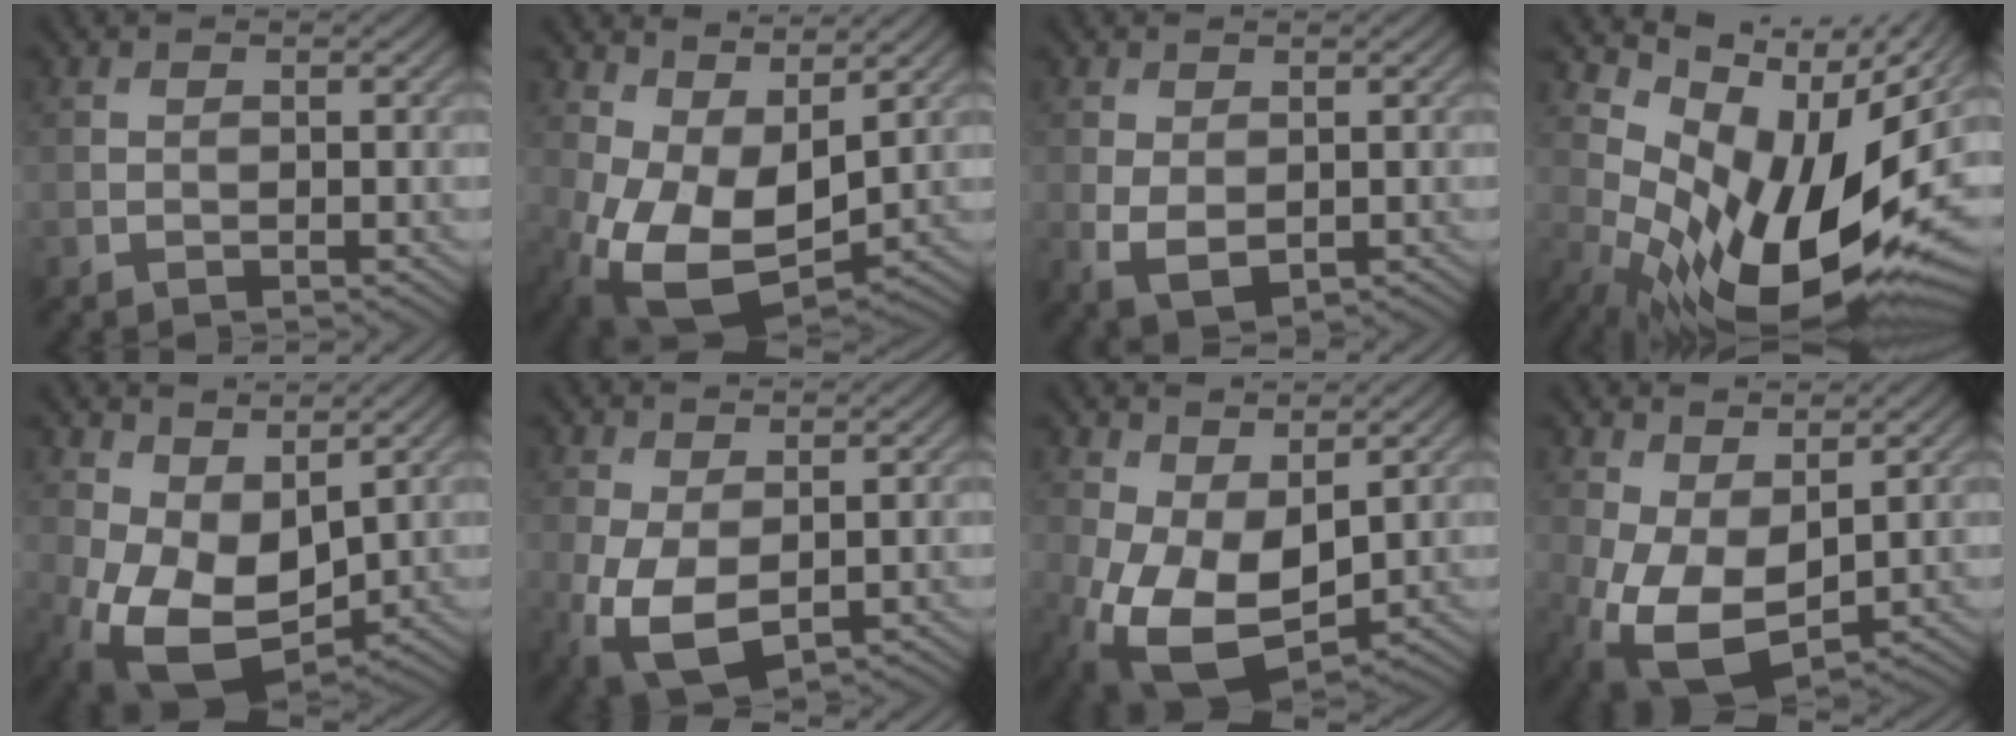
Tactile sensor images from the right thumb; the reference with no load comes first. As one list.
[{"total": 11.1, "force": [0.0, 6.6, 9.0], "torque": [-0.203, -0.018, 0.005]}, {"total": 3.9, "force": [-0.3, 2.4, 3.0], "torque": [-0.075, -0.011, -0.001]}, {"total": 17.4, "force": [-0.1, 10.0, 14.2], "torque": [-0.239, -0.038, 0.014]}, {"total": 10.3, "force": [0.1, 6.6, 8.0], "torque": [-0.181, -0.024, 0.004]}, {"total": 7.8, "force": [-1.8, 4.5, 6.0], "torque": [-0.160, -0.024, -0.030]}, {"total": 10.6, "force": [-1.1, 6.1, 8.5], "torque": [-0.200, -0.015, -0.017]}, {"total": 9.4, "force": [-0.5, 5.4, 7.7], "torque": [-0.189, -0.011, -0.010]}]